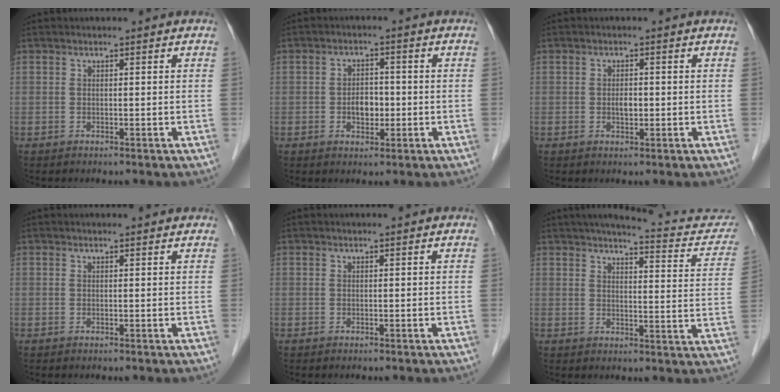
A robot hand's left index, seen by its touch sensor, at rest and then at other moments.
{"total": 3.5, "force": [-0.9, 2.2, 2.5], "torque": [-0.041, 0.003, -0.013]}
{"total": 1.6, "force": [-0.4, 0.8, 1.3], "torque": [-0.024, -0.003, -0.006]}
{"total": 2.1, "force": [2.1, 0.3, 0.4], "torque": [-0.010, 0.008, 0.020]}
{"total": 0.0}
{"total": 14.4, "force": [12.6, 3.0, 6.4], "torque": [-0.059, -0.009, 0.129]}